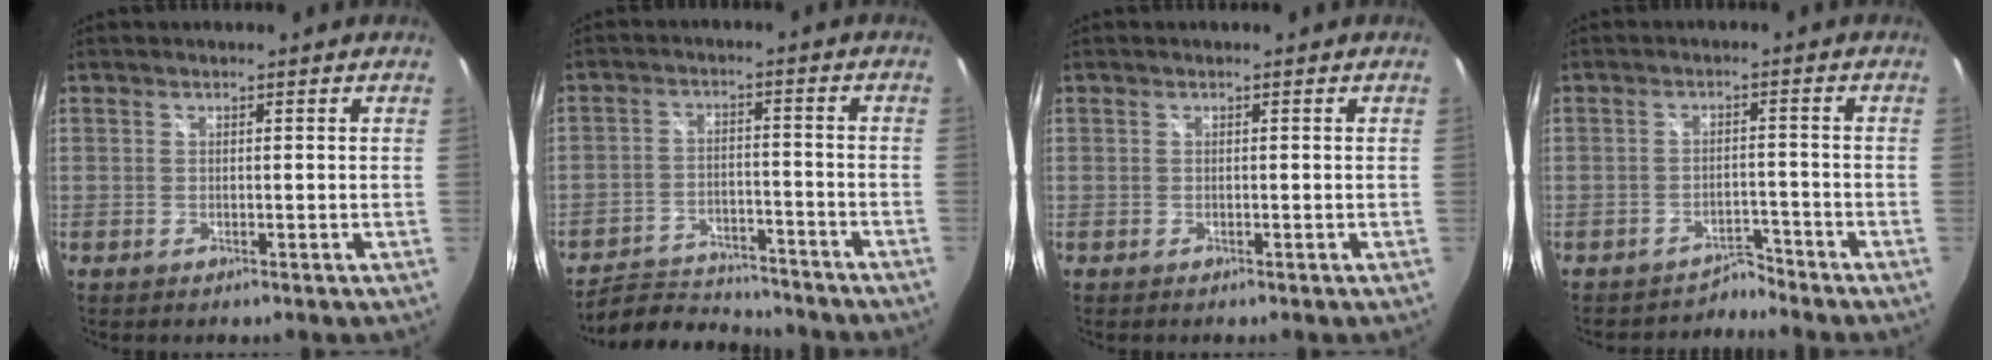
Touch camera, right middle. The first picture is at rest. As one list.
[{"total": 11.7, "force": [-10.9, 3.0, 2.9], "torque": [-0.078, 0.008, -0.168]}, {"total": 0.0}, {"total": 3.5, "force": [-3.3, 0.5, -0.8], "torque": [0.014, 0.007, -0.056]}]